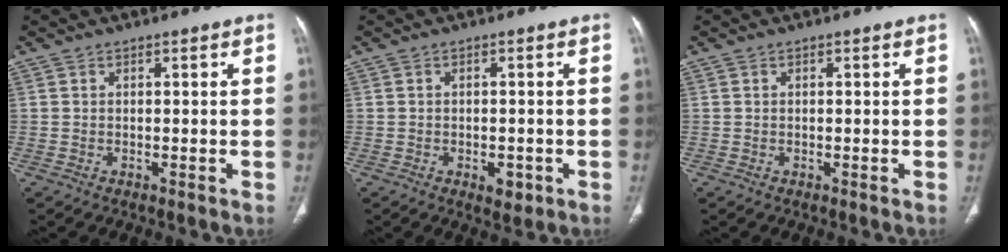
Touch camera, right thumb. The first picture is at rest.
{"total": 3.1, "force": [-1.2, 1.8, 2.3], "torque": [-0.022, 0.002, -0.009]}
{"total": 0.0}